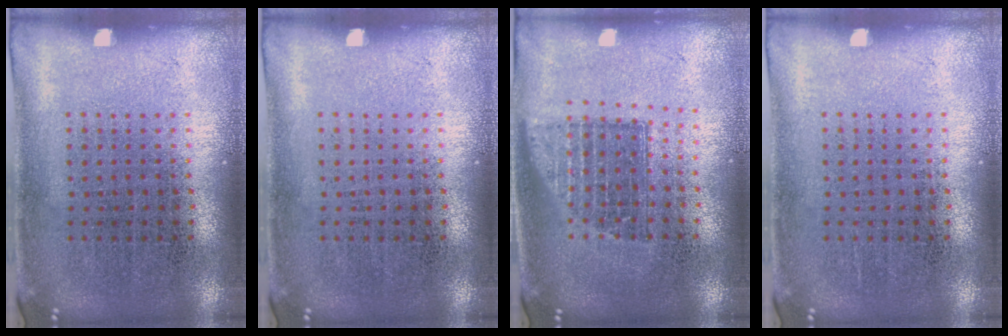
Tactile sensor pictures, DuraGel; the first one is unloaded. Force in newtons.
{"total": 0.0}
{"total": 1.5, "press": 1.2, "slide": 0.9}
{"total": 0.0}